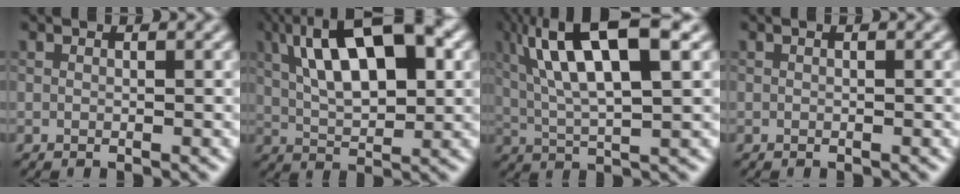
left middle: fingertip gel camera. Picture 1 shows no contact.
{"total": 12.2, "force": [4.5, 5.3, 10.0], "torque": [-0.156, 0.021, 0.063]}
{"total": 10.7, "force": [3.8, 2.9, 9.5], "torque": [-0.170, 0.018, 0.065]}
{"total": 0.0}